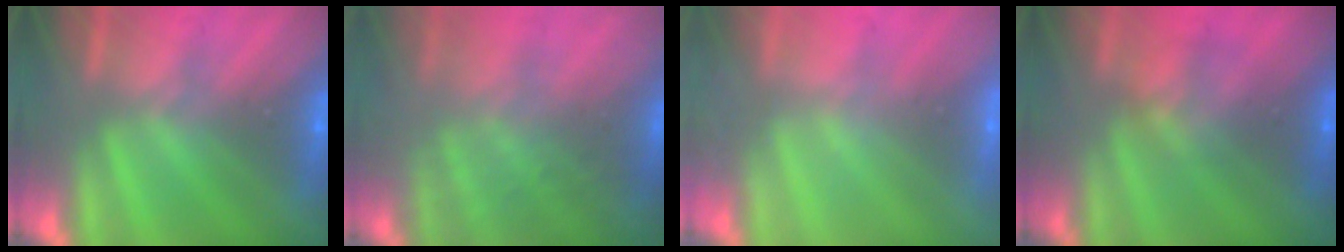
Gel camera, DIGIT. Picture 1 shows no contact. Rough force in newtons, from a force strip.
{"total": 5.7}
{"total": 2.4}
{"total": 1.6}